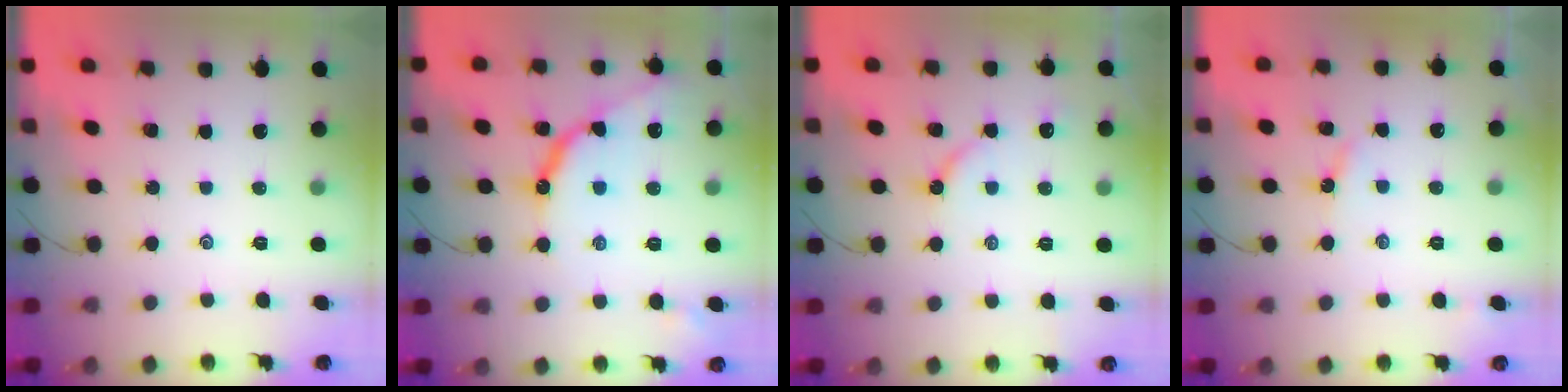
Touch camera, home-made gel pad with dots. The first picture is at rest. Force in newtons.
{"total": 11.2, "press": 11.2, "slide": 1.0}
{"total": 4.9, "press": 4.9, "slide": 0.8}
{"total": 2.8, "press": 2.8, "slide": 0.5}